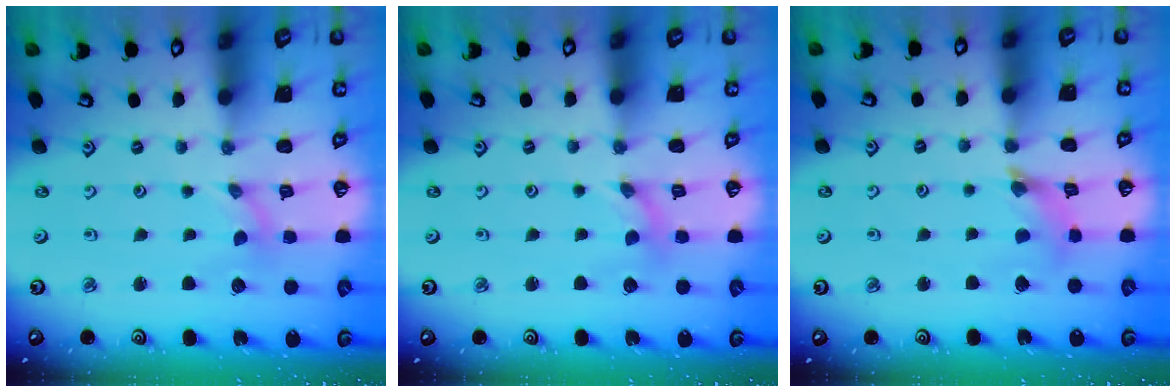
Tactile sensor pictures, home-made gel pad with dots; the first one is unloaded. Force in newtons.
{"total": 0.0}
{"total": 3.2, "press": 3.2, "slide": 0.4}